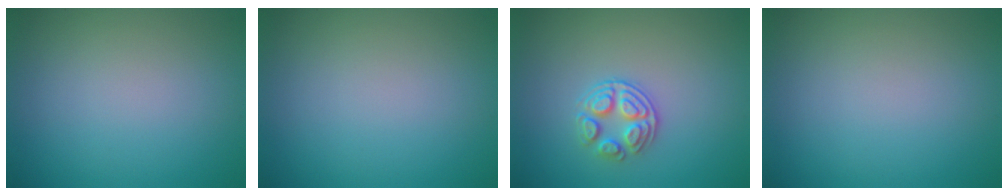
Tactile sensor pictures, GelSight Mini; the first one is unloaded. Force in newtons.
{"total": 0.0}
{"total": 2.9, "press": 2.6, "slide": 1.3}
{"total": 0.0}